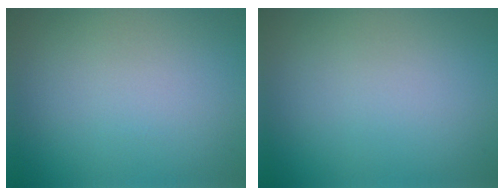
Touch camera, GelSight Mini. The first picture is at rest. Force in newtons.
{"total": 0.0}